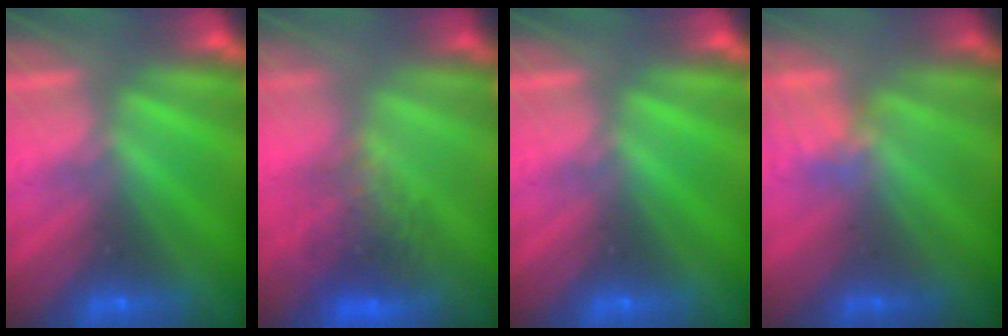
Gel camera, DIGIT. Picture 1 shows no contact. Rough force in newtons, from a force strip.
{"total": 7.3}
{"total": 0.0}
{"total": 2.3}